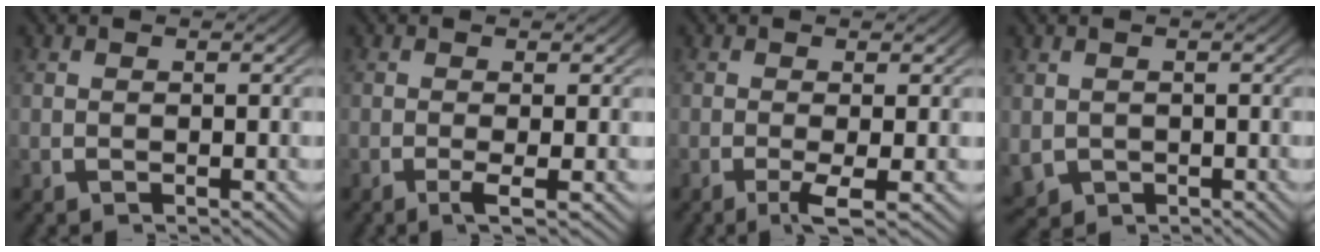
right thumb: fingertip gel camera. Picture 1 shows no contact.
{"total": 1.8, "force": [-0.5, 0.4, 1.7], "torque": [-0.037, -0.004, -0.012]}
{"total": 2.5, "force": [-0.8, 0.7, 2.2], "torque": [-0.045, -0.009, -0.015]}
{"total": 3.0, "force": [-0.7, 2.7, 1.2], "torque": [-0.037, -0.022, 0.005]}